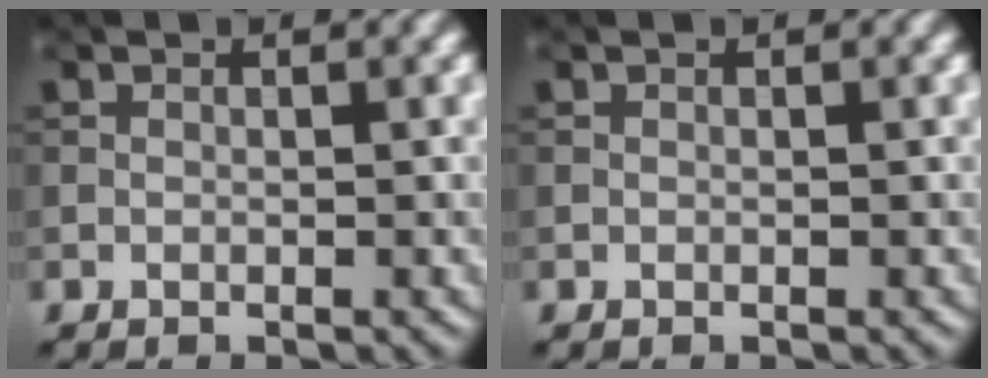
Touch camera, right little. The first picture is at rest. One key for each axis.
{"total": 0.0}